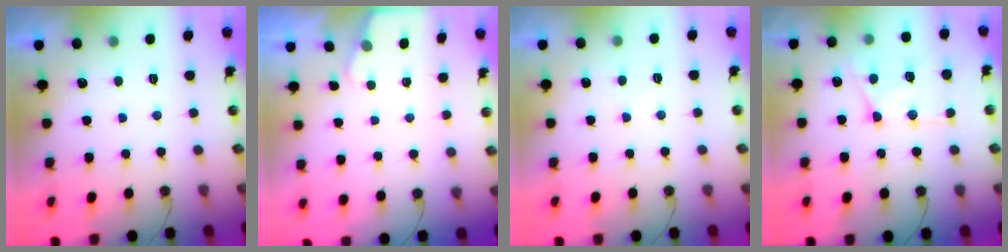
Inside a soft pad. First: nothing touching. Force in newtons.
{"total": 1.5, "press": 1.5, "slide": 0.3}
{"total": 5.2, "press": 5.2, "slide": 0.4}
{"total": 14.7, "press": 14.6, "slide": 1.4}